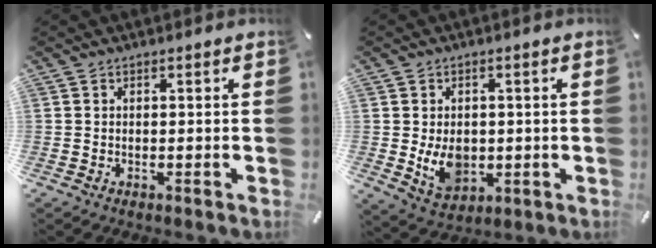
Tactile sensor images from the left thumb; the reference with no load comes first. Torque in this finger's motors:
{"motor_torque": [1.50, 1.65, 0.41, -0.37, 0.08]}